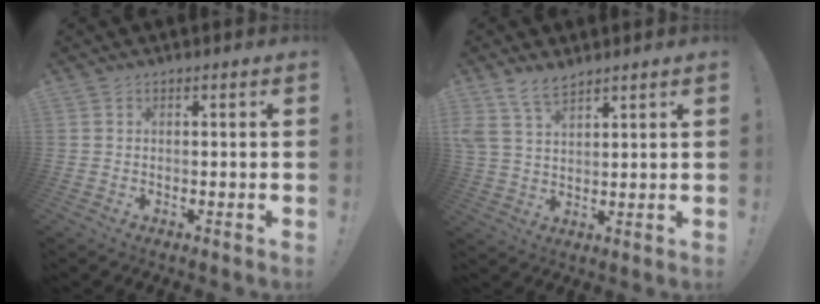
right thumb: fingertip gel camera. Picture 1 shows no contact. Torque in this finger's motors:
{"motor_torque": [0.82, 0.82, 0.34, 0.00, 0.00]}